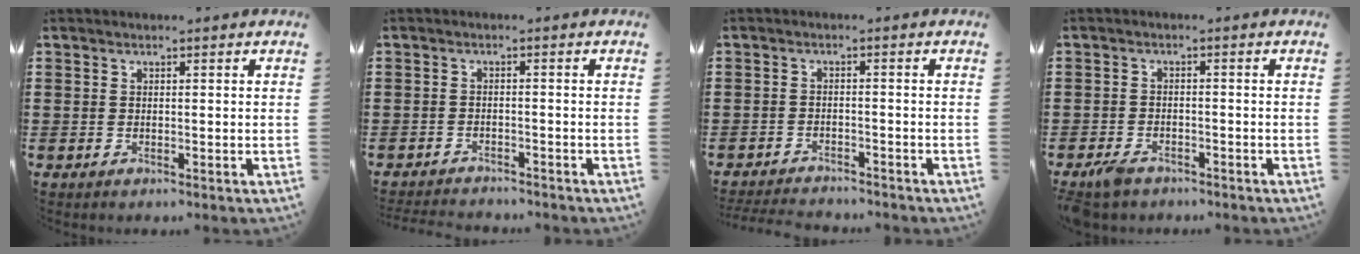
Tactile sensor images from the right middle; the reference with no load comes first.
{"total": 2.2, "force": [-2.2, 0.1, -0.1], "torque": [-0.006, -0.003, -0.047]}
{"total": 2.9, "force": [-2.8, 0.3, 0.1], "torque": [-0.008, -0.004, -0.060]}
{"total": 2.7, "force": [-2.3, 1.0, 0.9], "torque": [-0.034, -0.003, -0.050]}